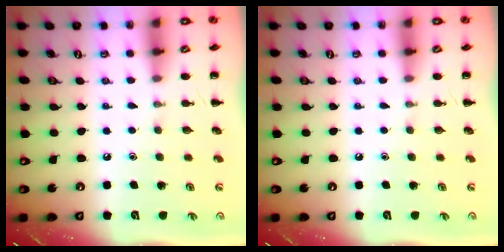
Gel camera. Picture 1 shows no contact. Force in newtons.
{"total": 0.0}